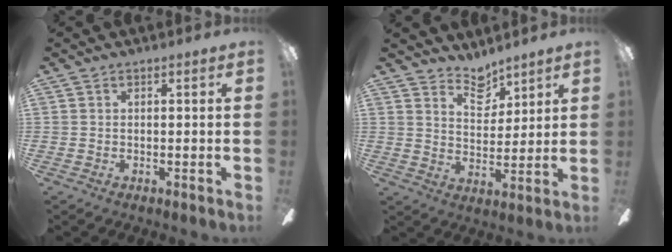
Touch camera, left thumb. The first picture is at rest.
{"total": 7.4, "force": [6.1, 3.3, 2.3], "torque": [-0.033, -0.035, 0.110]}